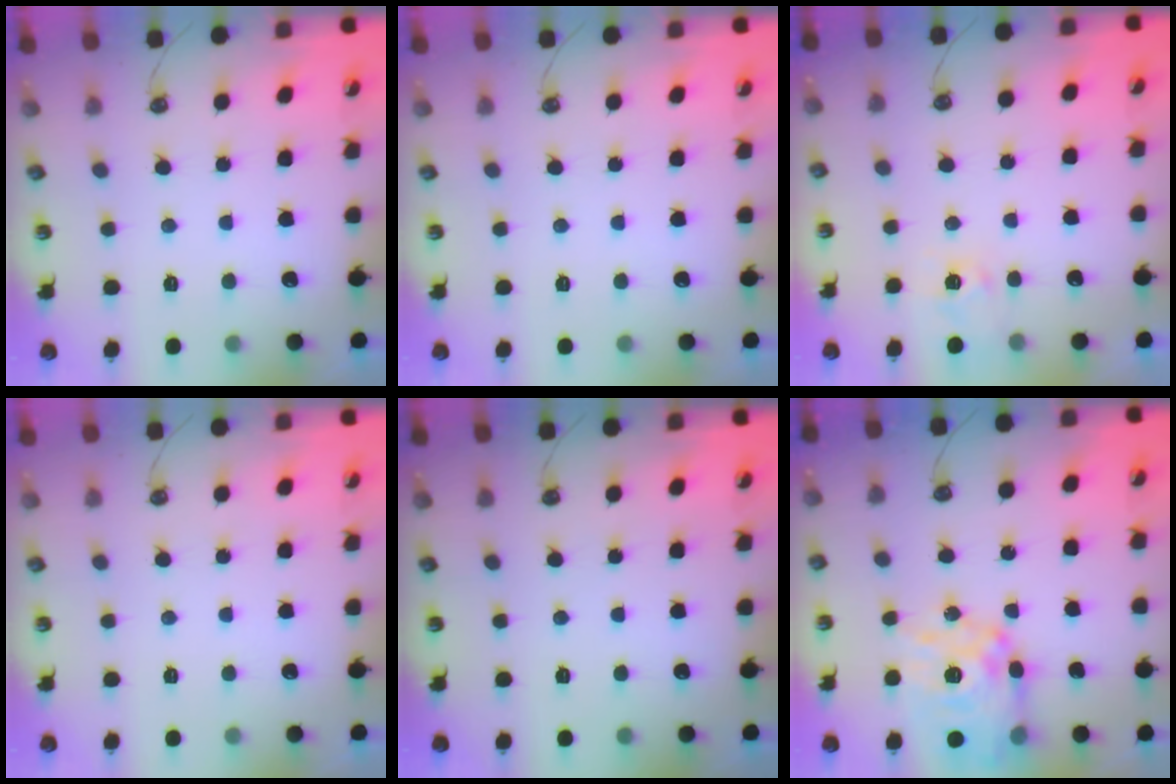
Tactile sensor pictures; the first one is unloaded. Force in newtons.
{"total": 0.0}
{"total": 4.8, "press": 4.8, "slide": 0.6}
{"total": 0.0}
{"total": 0.0}
{"total": 15.7, "press": 15.6, "slide": 1.5}